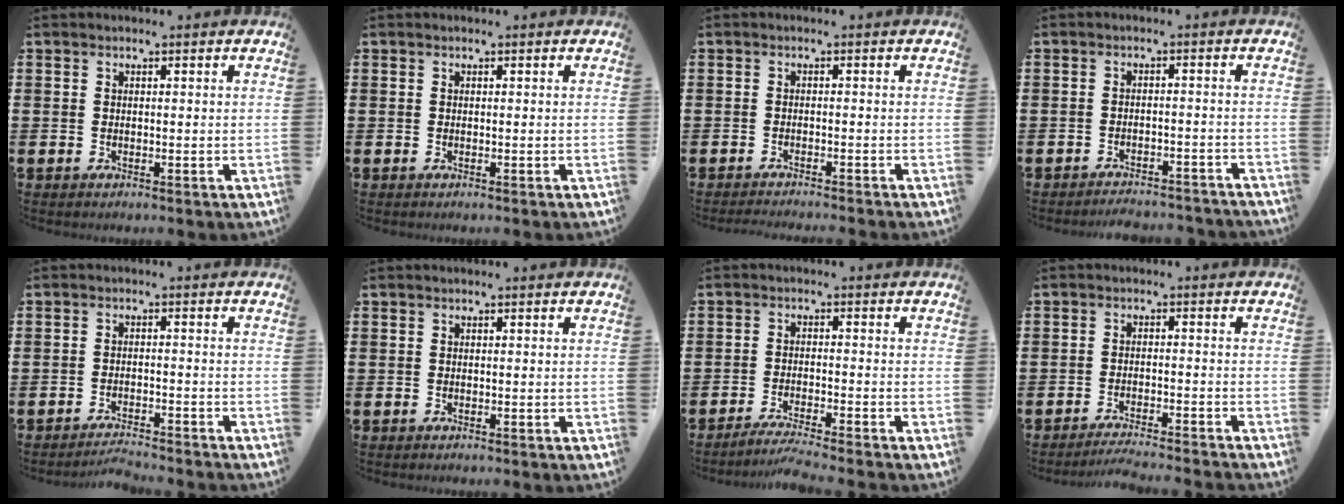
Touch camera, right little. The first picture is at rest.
{"total": 0.0}
{"total": 1.0, "force": [-1.0, -0.3, 0.1], "torque": [-0.001, 0.001, -0.019]}
{"total": 2.4, "force": [-2.4, -0.1, 0.0], "torque": [-0.004, 0.005, -0.051]}
{"total": 2.1, "force": [-2.0, -0.2, 0.3], "torque": [-0.006, 0.004, -0.041]}
{"total": 0.0}
{"total": 3.1, "force": [-2.8, -0.3, 1.4], "torque": [-0.022, -0.003, -0.052]}
{"total": 2.5, "force": [-2.4, -0.4, 0.6], "torque": [-0.009, 0.004, -0.048]}